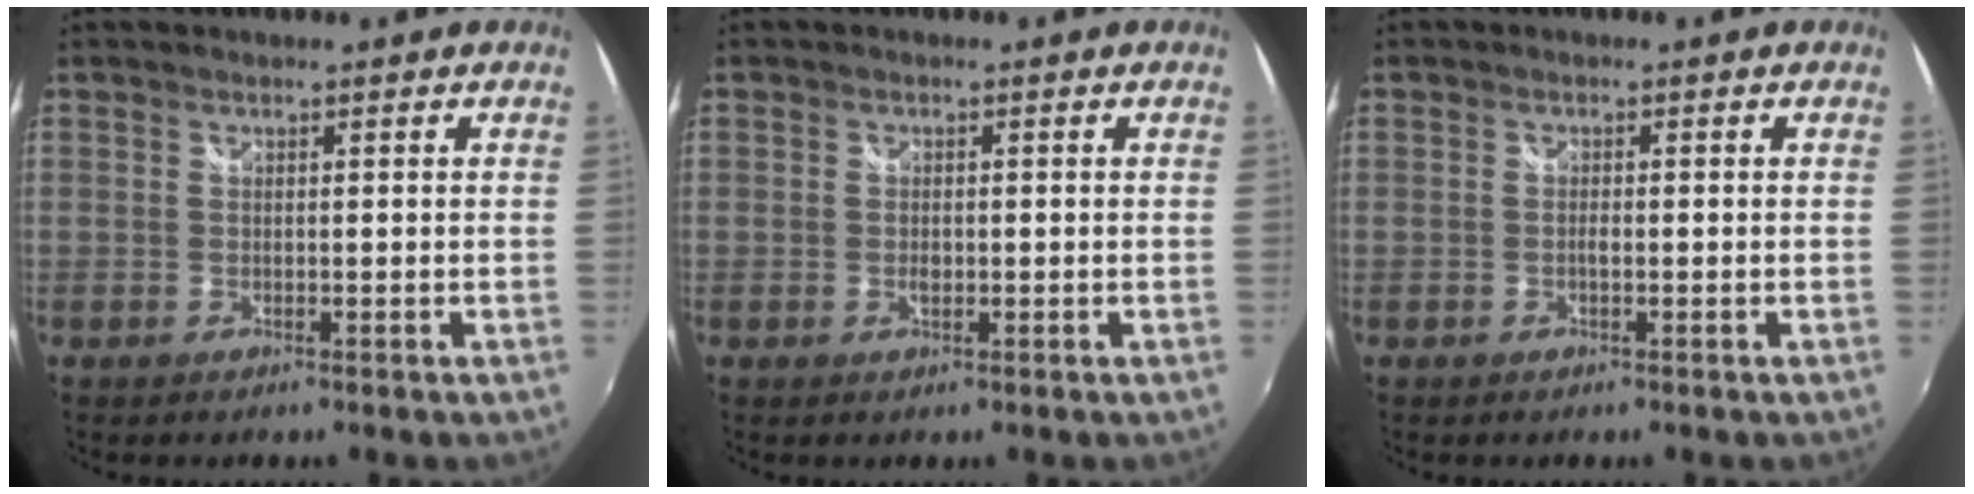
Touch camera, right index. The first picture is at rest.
{"total": 1.6, "force": [-0.3, 1.0, 1.3], "torque": [-0.023, -0.001, -0.007]}
{"total": 0.8, "force": [-0.3, 0.2, 0.7], "torque": [-0.016, 0.002, -0.006]}